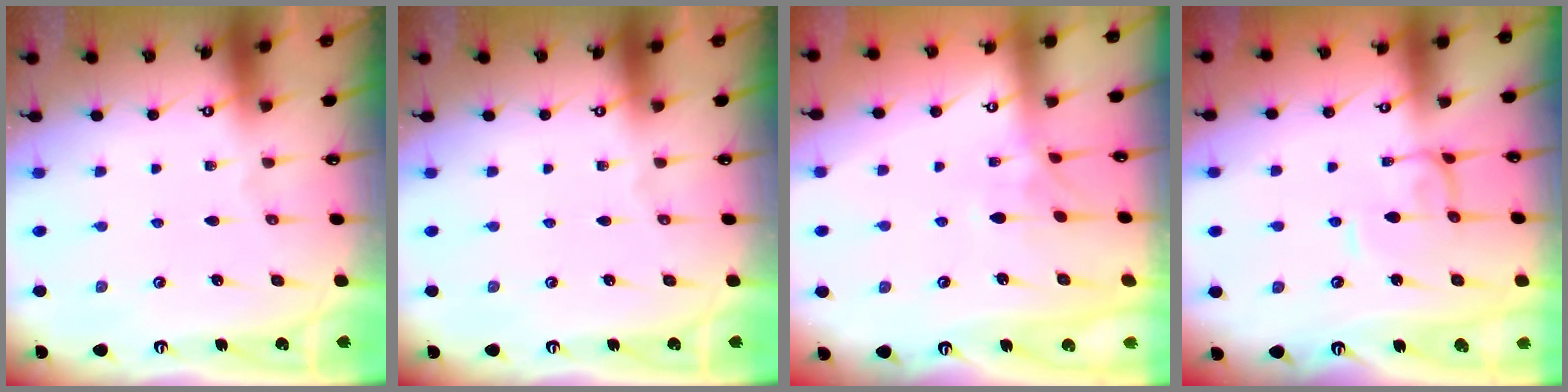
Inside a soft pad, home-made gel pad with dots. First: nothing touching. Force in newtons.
{"total": 0.0}
{"total": 2.8, "press": 2.6, "slide": 0.9}
{"total": 0.9, "press": 0.8, "slide": 0.4}